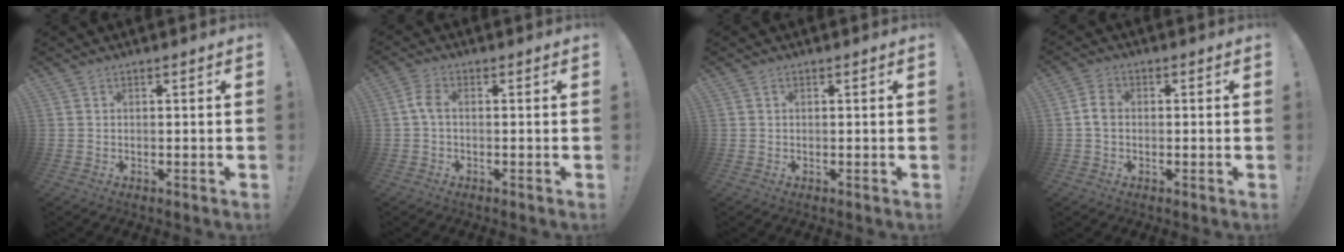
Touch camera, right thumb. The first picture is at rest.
{"total": 4.1, "force": [-0.1, 2.0, 3.6], "torque": [-0.073, 0.010, 0.000]}
{"total": 0.0}
{"total": 4.0, "force": [-0.1, 2.9, 2.8], "torque": [-0.039, 0.009, -0.001]}